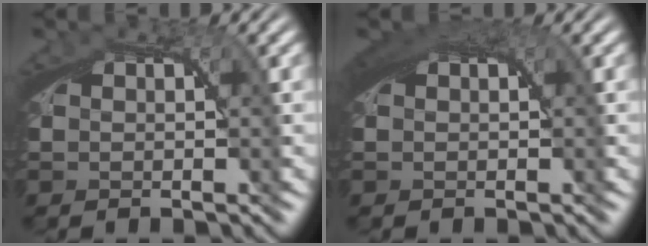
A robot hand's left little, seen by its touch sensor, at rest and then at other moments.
{"total": 2.8, "force": [1.4, 0.9, 2.2], "torque": [-0.035, 0.011, 0.018]}